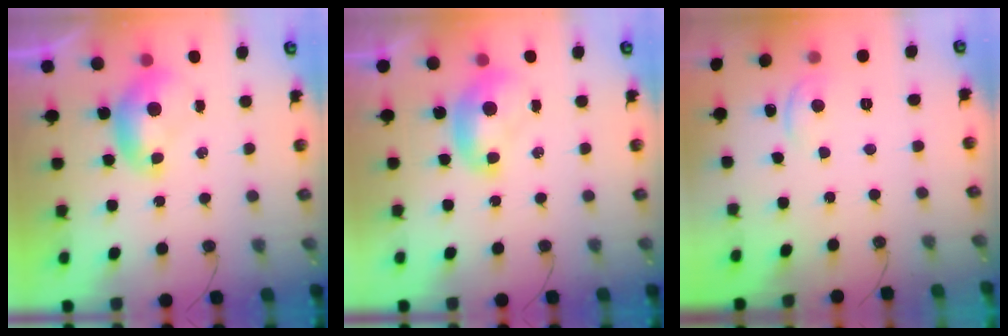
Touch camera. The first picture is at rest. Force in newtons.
{"total": 1.1, "press": 1.1, "slide": 0.0}
{"total": 0.8, "press": 0.5, "slide": 0.7}